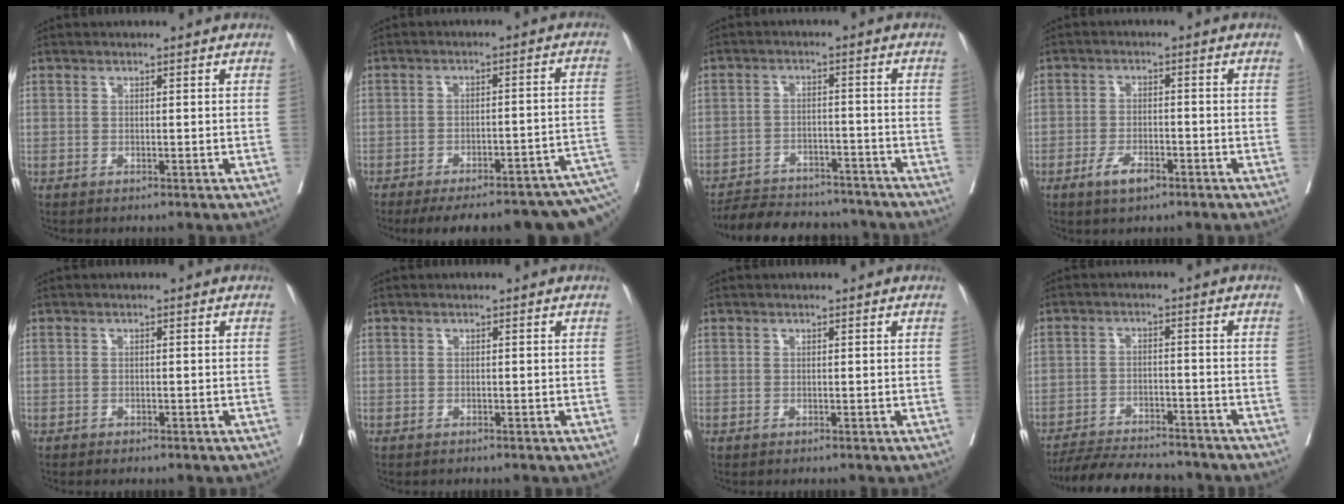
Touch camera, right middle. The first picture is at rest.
{"total": 20.5, "force": [-13.9, 5.5, 14.0], "torque": [-0.148, 0.016, -0.169]}
{"total": 14.0, "force": [-12.9, 4.0, 3.7], "torque": [-0.060, 0.012, -0.181]}
{"total": 4.2, "force": [-2.6, 1.5, 2.9], "torque": [-0.057, 0.000, -0.045]}
{"total": 1.6, "force": [-1.3, 0.6, 0.8], "torque": [-0.013, -0.003, -0.014]}
{"total": 0.0}
{"total": 0.0}
{"total": 13.5, "force": [-12.4, 2.4, 4.6], "torque": [-0.073, -0.005, -0.182]}